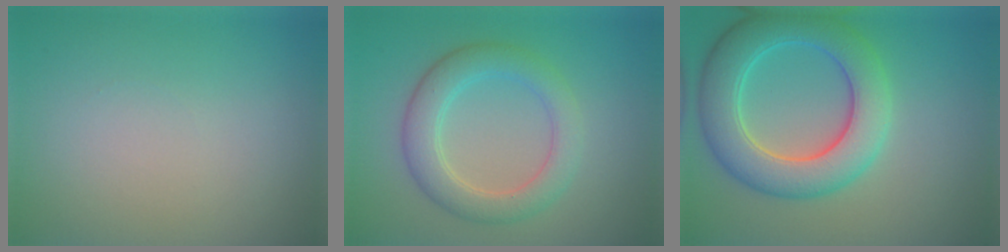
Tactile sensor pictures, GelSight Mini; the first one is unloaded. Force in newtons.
{"total": 4.4, "press": 4.4, "slide": 0.1}
{"total": 7.4, "press": 7.4, "slide": 0.5}